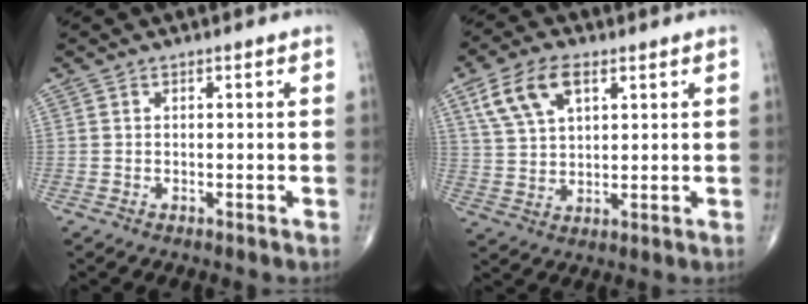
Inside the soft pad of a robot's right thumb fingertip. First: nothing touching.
{"total": 10.0, "force": [4.7, 5.3, 7.0], "torque": [-0.131, -0.004, 0.094]}